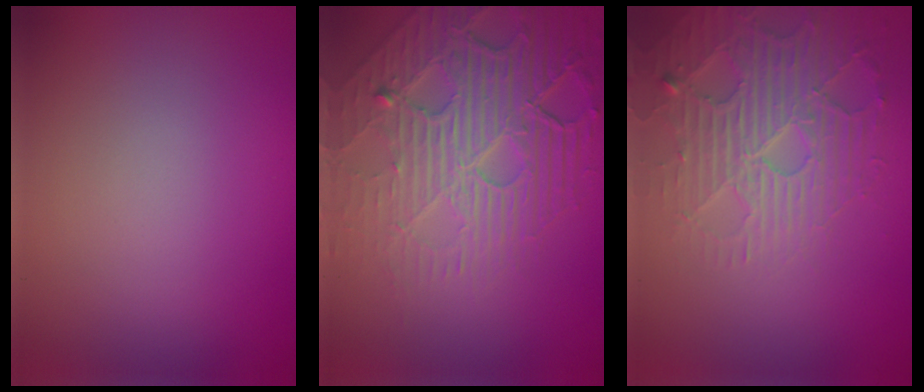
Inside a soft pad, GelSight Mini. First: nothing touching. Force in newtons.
{"total": 8.5, "press": 5.8, "slide": 6.2}
{"total": 4.4, "press": 4.3, "slide": 0.8}